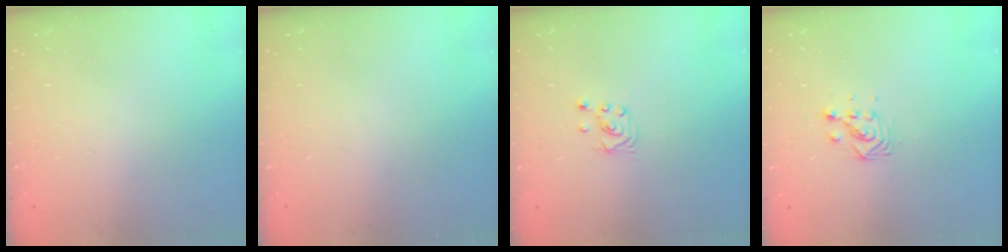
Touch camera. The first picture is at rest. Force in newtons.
{"total": 0.0}
{"total": 1.6, "press": 1.6, "slide": 0.0}
{"total": 3.3, "press": 3.3, "slide": 0.2}